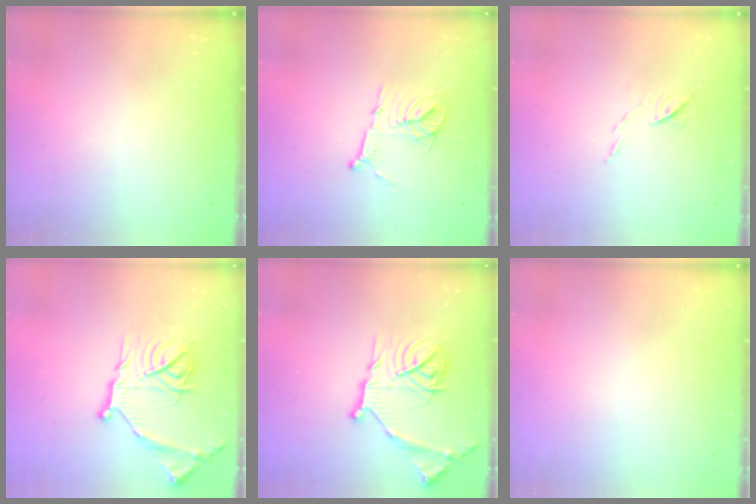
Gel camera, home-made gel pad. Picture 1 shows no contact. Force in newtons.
{"total": 13.9, "press": 13.9, "slide": 1.2}
{"total": 5.0, "press": 5.0, "slide": 0.7}
{"total": 18.5, "press": 18.4, "slide": 1.9}
{"total": 18.5, "press": 18.4, "slide": 1.9}
{"total": 0.0}